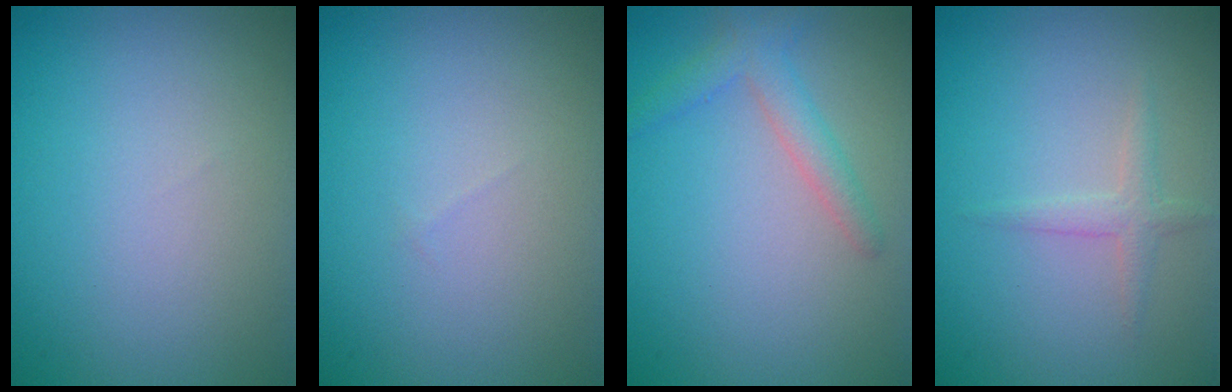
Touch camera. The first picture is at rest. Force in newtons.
{"total": 0.0}
{"total": 2.3, "press": 2.3, "slide": 0.1}
{"total": 1.5, "press": 1.5, "slide": 0.1}